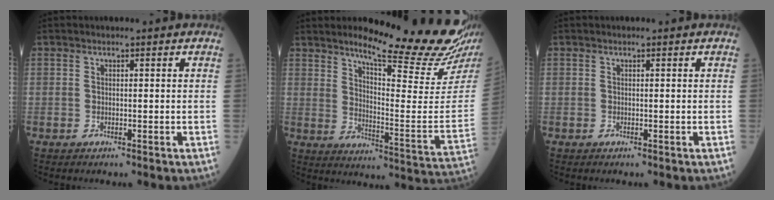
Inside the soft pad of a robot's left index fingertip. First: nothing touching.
{"total": 20.6, "force": [17.4, 0.0, 11.1], "torque": [-0.163, -0.090, 0.227]}
{"total": 0.0}